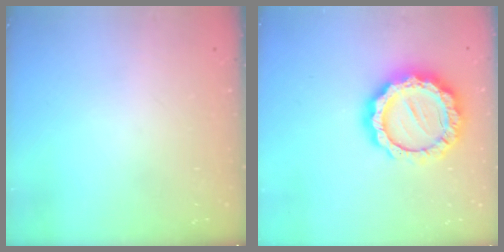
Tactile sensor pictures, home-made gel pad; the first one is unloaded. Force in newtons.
{"total": 18.6, "press": 18.5, "slide": 1.4}